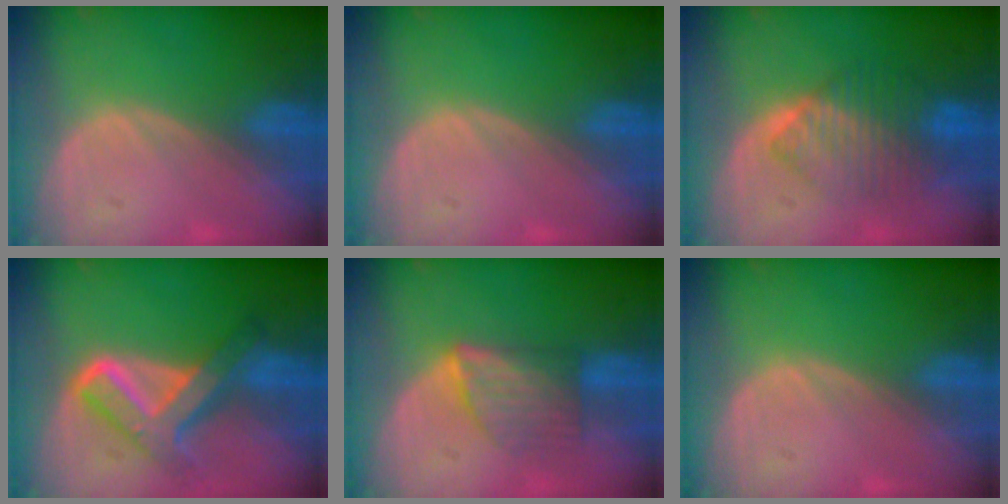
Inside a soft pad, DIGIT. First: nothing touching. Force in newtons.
{"total": 0.0}
{"total": 7.7, "press": 7.5, "slide": 2.0}
{"total": 8.4, "press": 8.4, "slide": 0.6}
{"total": 6.0, "press": 5.9, "slide": 1.1}
{"total": 0.0}